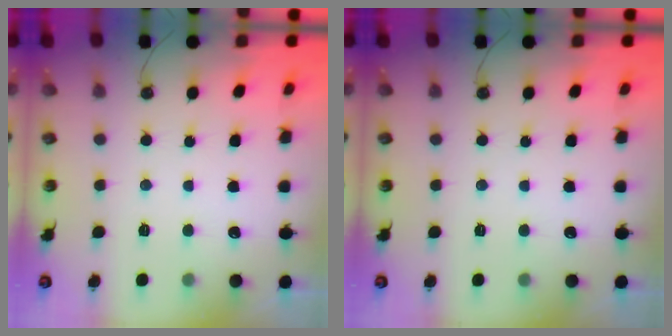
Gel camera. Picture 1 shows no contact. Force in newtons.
{"total": 0.0}